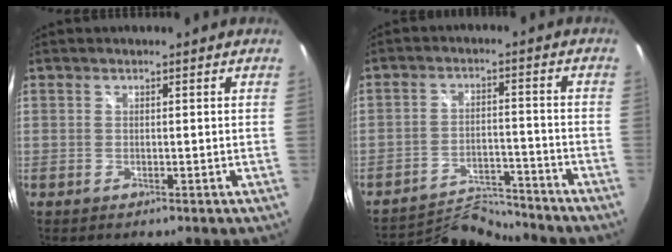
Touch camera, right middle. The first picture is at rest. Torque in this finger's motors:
{"motor_torque": [-0.98, -0.22, -0.29, -0.09]}